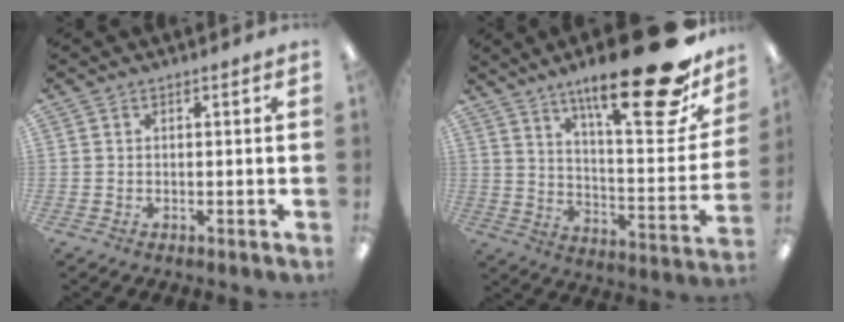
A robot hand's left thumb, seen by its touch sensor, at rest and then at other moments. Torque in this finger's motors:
{"motor_torque": [0.60, 0.43, 1.84, -0.93, 0.10]}